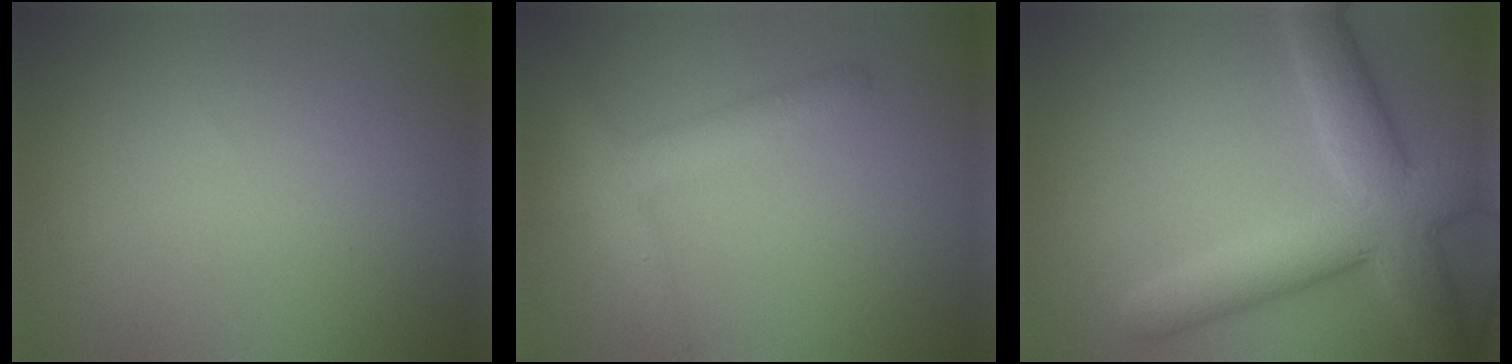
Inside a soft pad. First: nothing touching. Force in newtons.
{"total": 3.6, "press": 3.5, "slide": 0.2}
{"total": 8.0, "press": 8.0, "slide": 0.4}